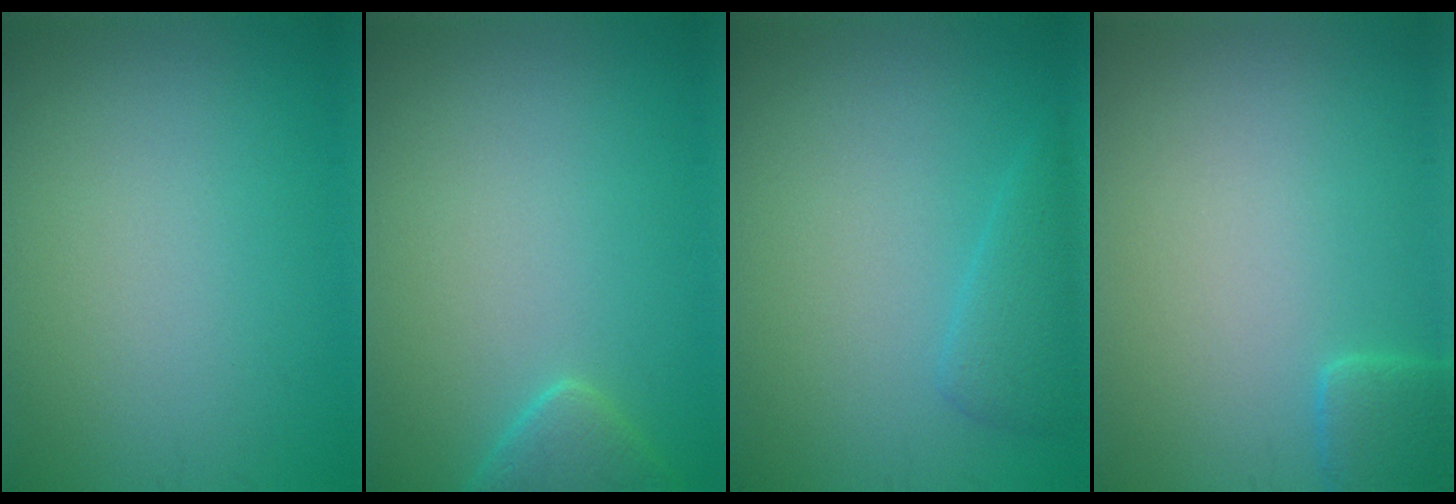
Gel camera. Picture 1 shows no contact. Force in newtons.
{"total": 2.5, "press": 2.5, "slide": 0.2}
{"total": 2.2, "press": 2.1, "slide": 0.2}
{"total": 2.0, "press": 2.0, "slide": 0.3}